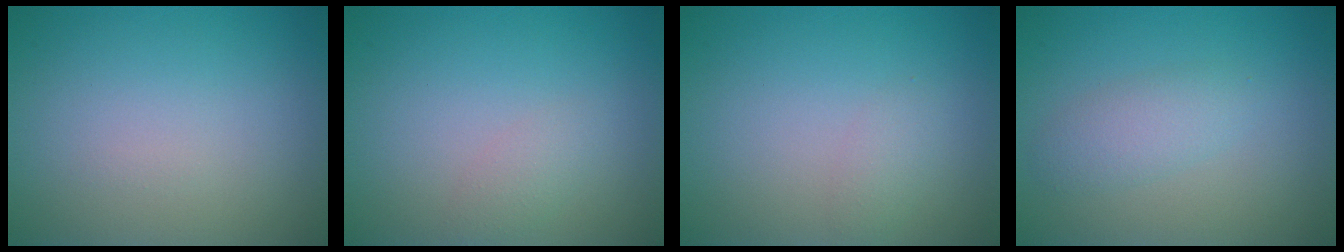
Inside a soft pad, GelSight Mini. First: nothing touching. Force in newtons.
{"total": 1.1, "press": 1.1, "slide": 0.1}
{"total": 1.0, "press": 1.0, "slide": 0.1}
{"total": 2.2, "press": 2.2, "slide": 0.2}